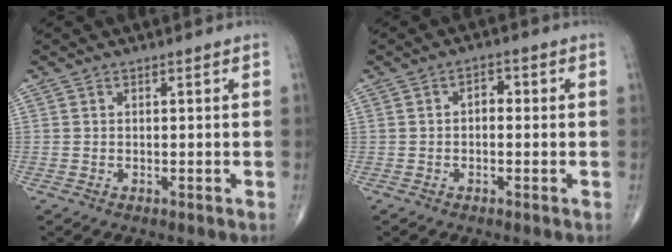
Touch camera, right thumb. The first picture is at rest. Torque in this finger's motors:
{"motor_torque": [-0.14, -0.40, 0.26, 0.16, -0.01]}